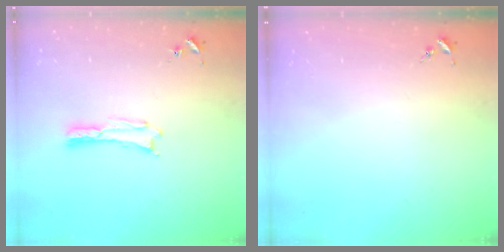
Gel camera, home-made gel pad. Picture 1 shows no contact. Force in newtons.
{"total": 0.0}